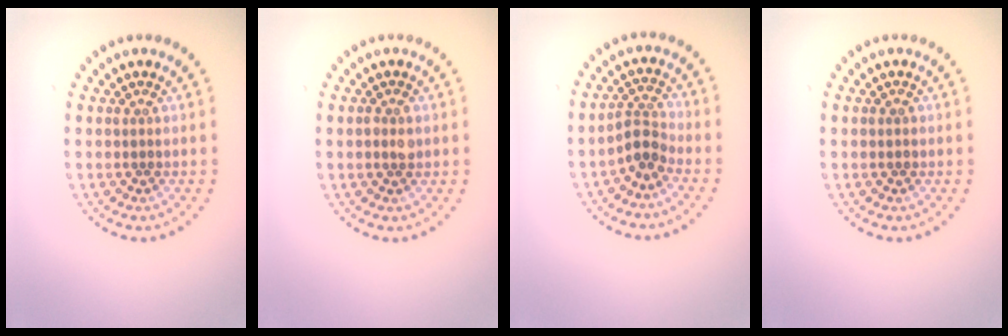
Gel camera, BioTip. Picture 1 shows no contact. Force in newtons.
{"total": 1.2, "press": 1.2, "slide": 0.3}
{"total": 2.4, "press": 1.7, "slide": 1.7}
{"total": 0.8, "press": 0.7, "slide": 0.1}